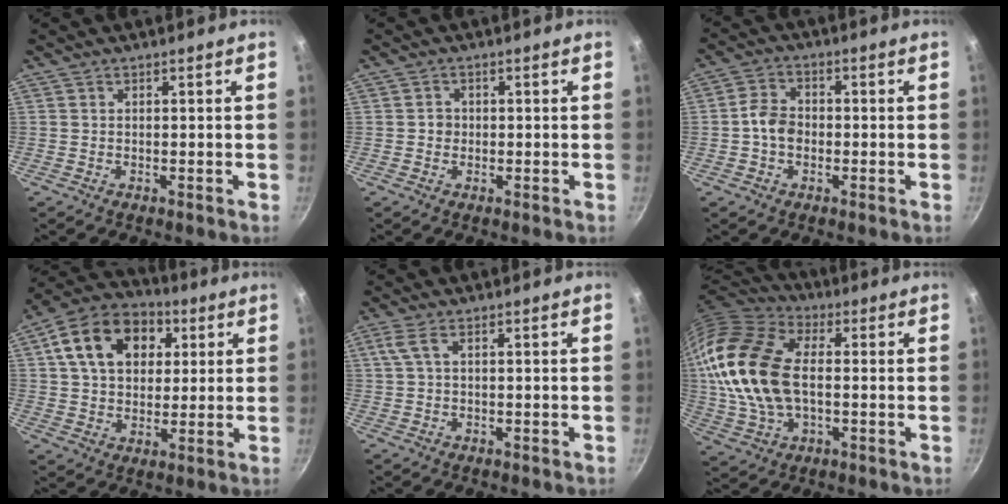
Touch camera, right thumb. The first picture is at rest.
{"total": 1.6, "force": [-0.2, 1.5, 0.5], "torque": [0.000, 0.005, -0.005]}
{"total": 5.0, "force": [-1.0, 3.8, 3.1], "torque": [-0.041, 0.021, -0.027]}
{"total": 17.1, "force": [5.3, 12.1, 10.8], "torque": [-0.163, 0.016, 0.077]}
{"total": 2.8, "force": [0.7, 0.9, 2.6], "torque": [-0.062, 0.007, 0.018]}
{"total": 21.4, "force": [0.7, 13.2, 16.8], "torque": [-0.328, 0.025, 0.007]}